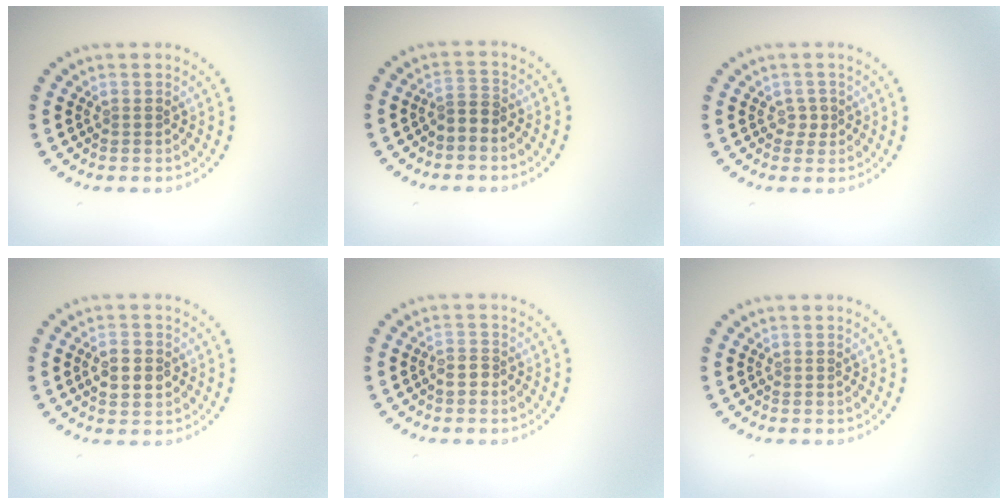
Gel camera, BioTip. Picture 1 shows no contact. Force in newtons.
{"total": 1.6, "press": 1.4, "slide": 0.9}
{"total": 1.1, "press": 0.9, "slide": 0.6}
{"total": 2.8, "press": 2.8, "slide": 0.1}
{"total": 1.5, "press": 1.3, "slide": 0.8}
{"total": 0.0}